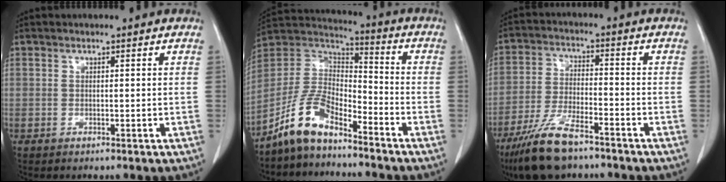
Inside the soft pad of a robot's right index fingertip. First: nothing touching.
{"total": 10.5, "force": [-7.9, 3.8, 5.8], "torque": [-0.135, 0.021, -0.157]}
{"total": 10.8, "force": [-7.8, 2.4, 7.0], "torque": [-0.146, -0.024, -0.143]}